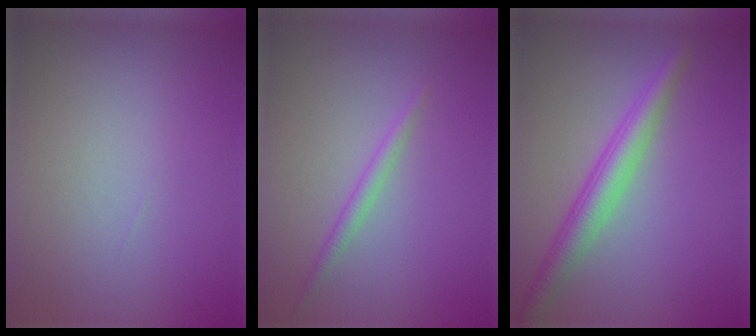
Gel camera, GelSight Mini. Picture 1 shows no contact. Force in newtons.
{"total": 1.3, "press": 1.3, "slide": 0.1}
{"total": 3.8, "press": 3.8, "slide": 0.1}